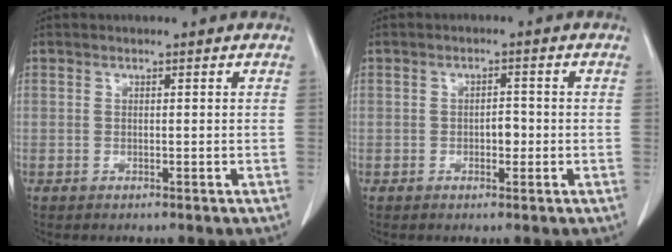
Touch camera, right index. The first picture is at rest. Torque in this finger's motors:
{"motor_torque": [0.33, -0.08, 0.00, 0.04]}